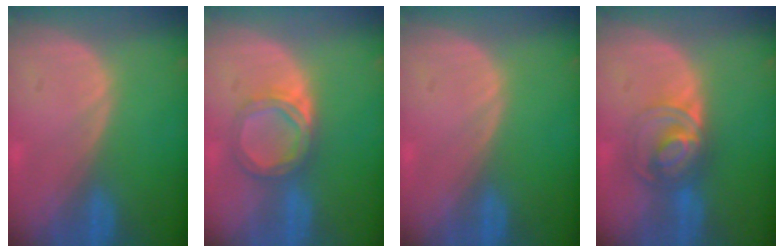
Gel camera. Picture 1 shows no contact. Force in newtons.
{"total": 5.1, "press": 5.0, "slide": 1.0}
{"total": 0.0}
{"total": 7.0, "press": 6.1, "slide": 3.6}